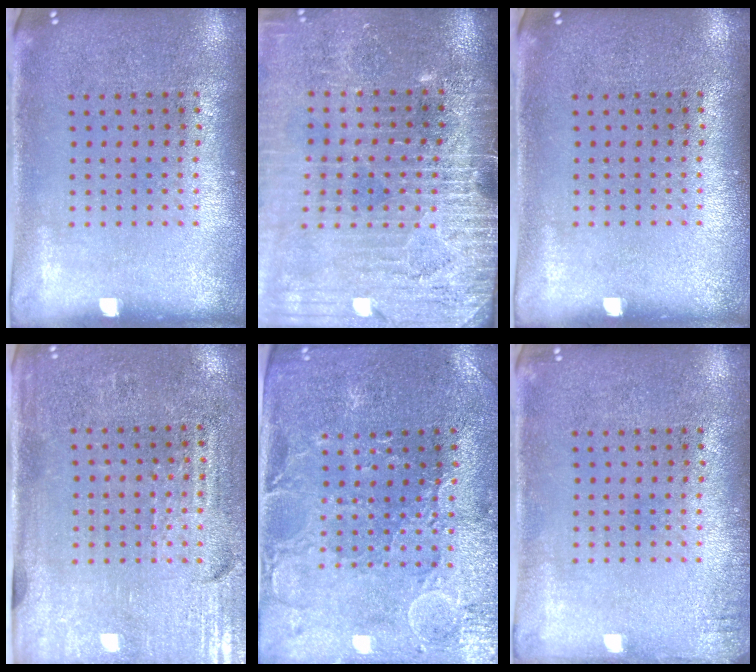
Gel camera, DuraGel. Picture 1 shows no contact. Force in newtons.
{"total": 3.4, "press": 3.2, "slide": 1.2}
{"total": 0.0}
{"total": 3.4, "press": 3.1, "slide": 1.4}
{"total": 1.1, "press": 1.0, "slide": 0.4}
{"total": 1.0, "press": 1.0, "slide": 0.1}